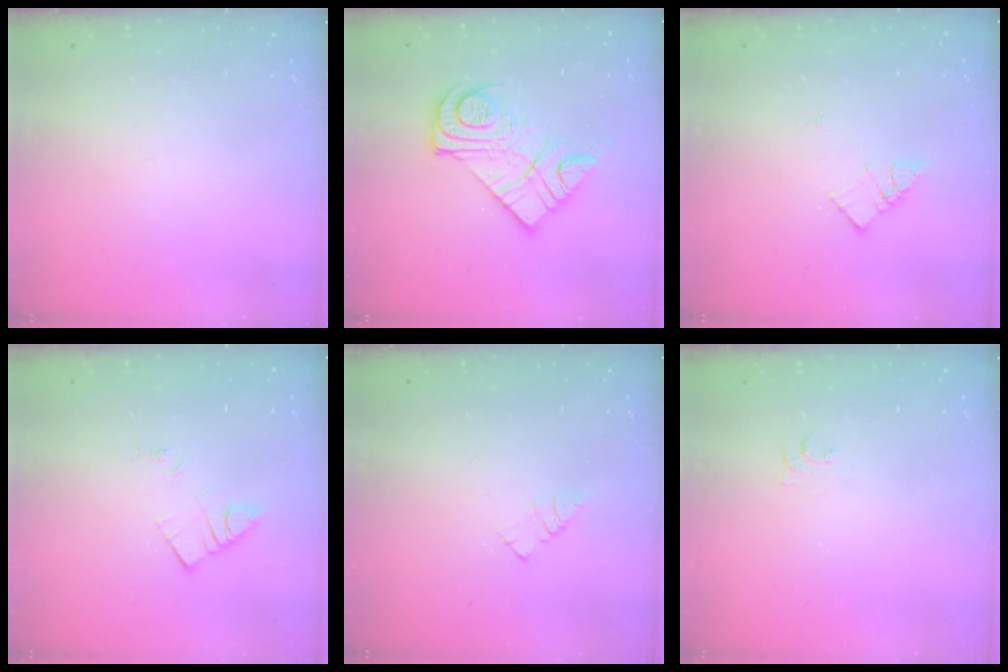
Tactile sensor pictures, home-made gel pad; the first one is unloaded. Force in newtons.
{"total": 14.9, "press": 14.8, "slide": 1.1}
{"total": 5.9, "press": 5.9, "slide": 0.4}
{"total": 4.0, "press": 4.0, "slide": 0.3}
{"total": 3.2, "press": 3.2, "slide": 0.4}
{"total": 5.4, "press": 5.3, "slide": 0.6}